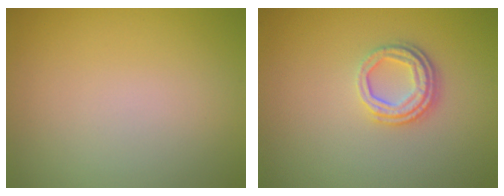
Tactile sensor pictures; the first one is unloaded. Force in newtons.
{"total": 3.3, "press": 2.4, "slide": 2.3}